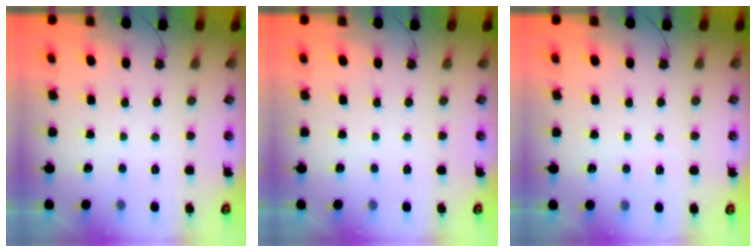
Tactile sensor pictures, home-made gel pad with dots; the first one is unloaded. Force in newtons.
{"total": 0.0}
{"total": 3.4, "press": 2.9, "slide": 1.7}